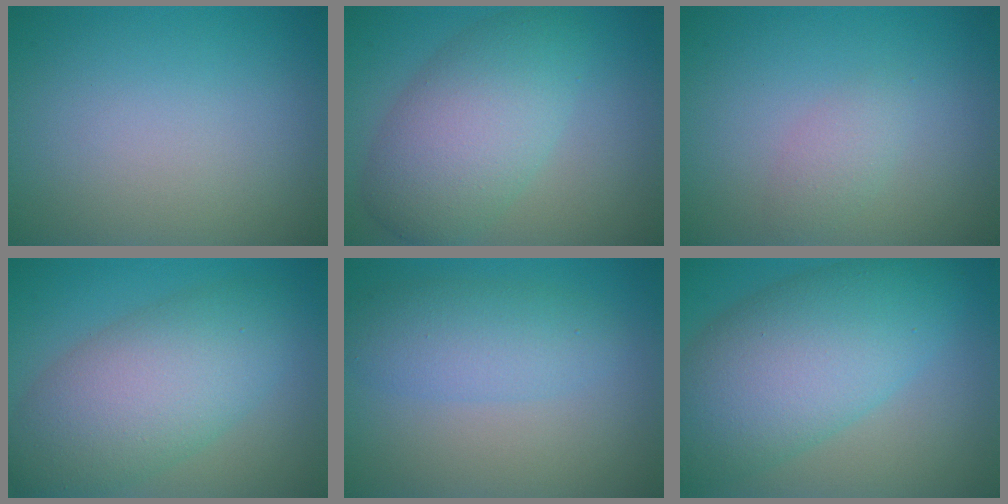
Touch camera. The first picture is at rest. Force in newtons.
{"total": 7.1, "press": 7.1, "slide": 0.2}
{"total": 1.4, "press": 1.4, "slide": 0.1}
{"total": 8.3, "press": 8.2, "slide": 0.3}
{"total": 3.7, "press": 3.7, "slide": 0.2}
{"total": 10.0, "press": 10.0, "slide": 0.4}